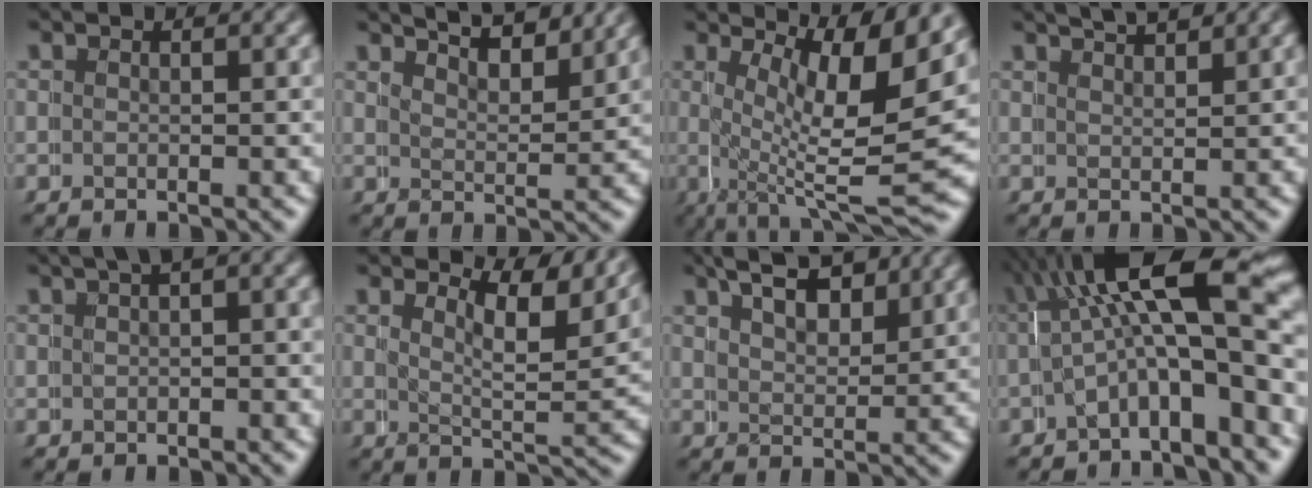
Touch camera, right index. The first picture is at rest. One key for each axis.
{"total": 5.9, "fx": 5.4, "fy": 1.4, "fz": 2.0, "tx": -0.033, "ty": 0.002, "tz": 0.080}
{"total": 11.1, "fx": 1.1, "fy": 4.1, "fz": 10.2, "tx": -0.147, "ty": -0.019, "tz": 0.015}
{"total": 3.2, "fx": 3.2, "fy": 0.3, "fz": 0.7, "tx": -0.010, "ty": -0.003, "tz": 0.052}
{"total": 2.6, "fx": 0.8, "fy": 1.4, "fz": 2.1, "tx": -0.015, "ty": 0.018, "tz": 0.002}
{"total": 5.5, "fx": 4.1, "fy": 1.7, "fz": 3.2, "tx": -0.056, "ty": -0.009, "tz": 0.056}
{"total": 7.1, "fx": 4.6, "fy": 4.1, "fz": 3.6, "tx": -0.061, "ty": 0.007, "tz": 0.059}
{"total": 11.0, "fx": 1.0, "fy": 5.6, "fz": 9.4, "tx": -0.159, "ty": -0.001, "tz": 0.013}